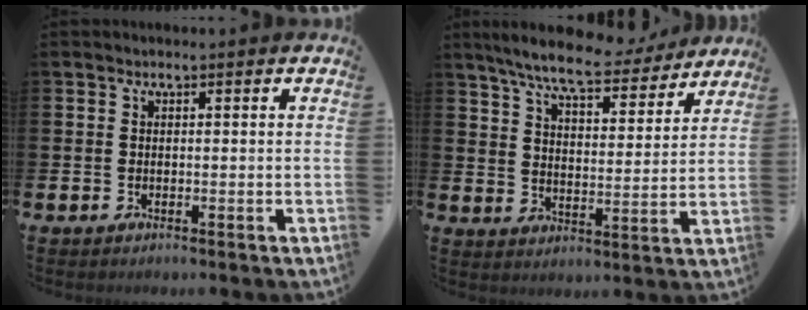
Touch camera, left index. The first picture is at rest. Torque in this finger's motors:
{"motor_torque": [0.66, -1.48, 0.92, 0.21]}